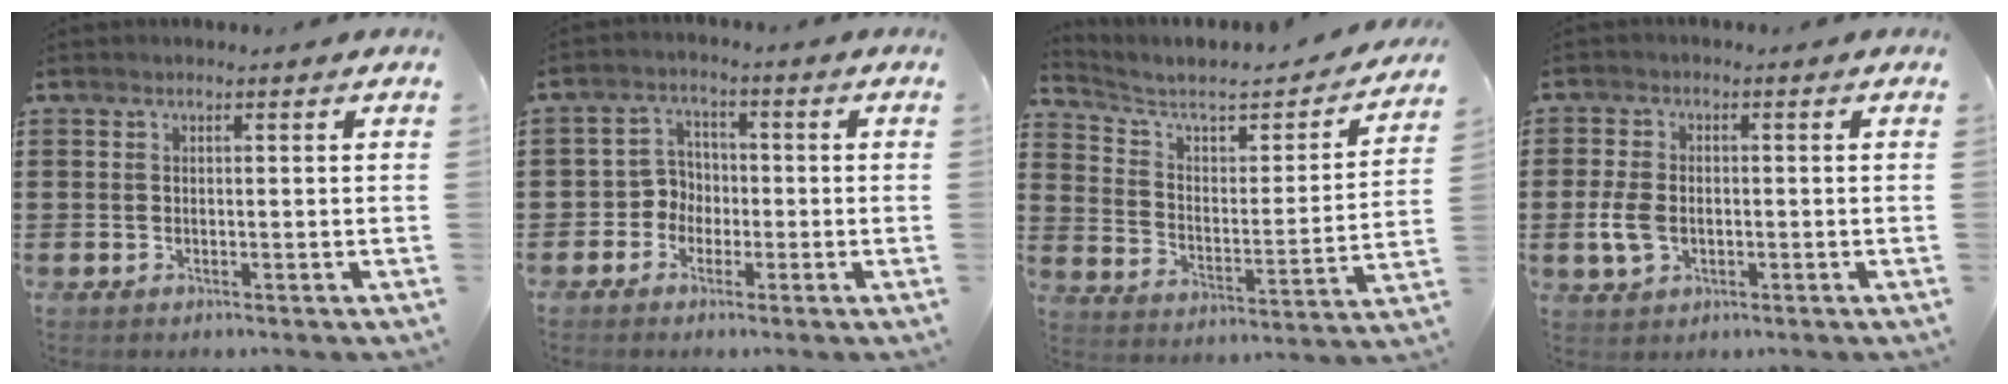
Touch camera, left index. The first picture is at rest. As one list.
[{"total": 4.1, "force": [-1.9, 3.6, 0.9], "torque": [-0.031, 0.010, -0.042]}, {"total": 5.3, "force": [4.1, 2.0, 2.6], "torque": [-0.076, -0.027, 0.062]}, {"total": 4.4, "force": [-0.7, 2.9, 3.3], "torque": [-0.081, -0.001, -0.017]}]